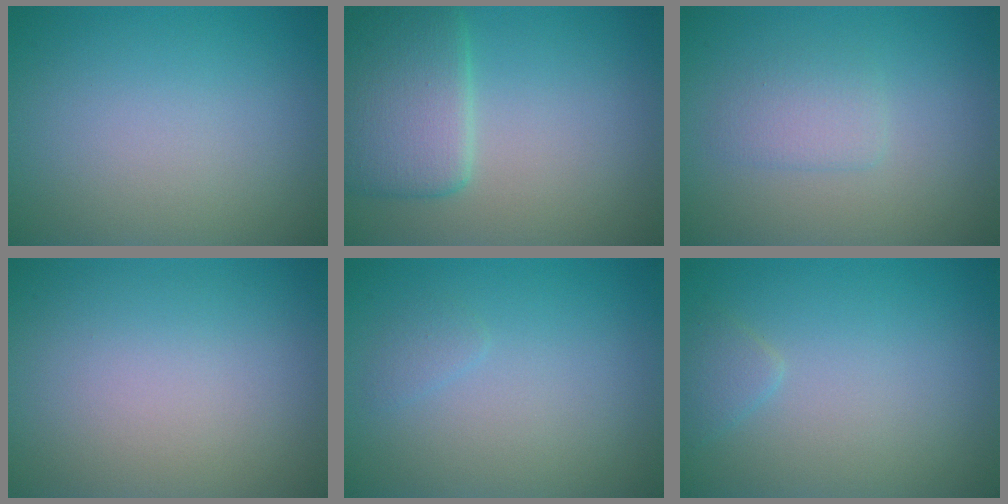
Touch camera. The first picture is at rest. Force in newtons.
{"total": 5.2, "press": 5.2, "slide": 0.4}
{"total": 1.8, "press": 1.8, "slide": 0.1}
{"total": 0.0}
{"total": 0.7, "press": 0.7, "slide": 0.1}
{"total": 1.1, "press": 1.1, "slide": 0.1}